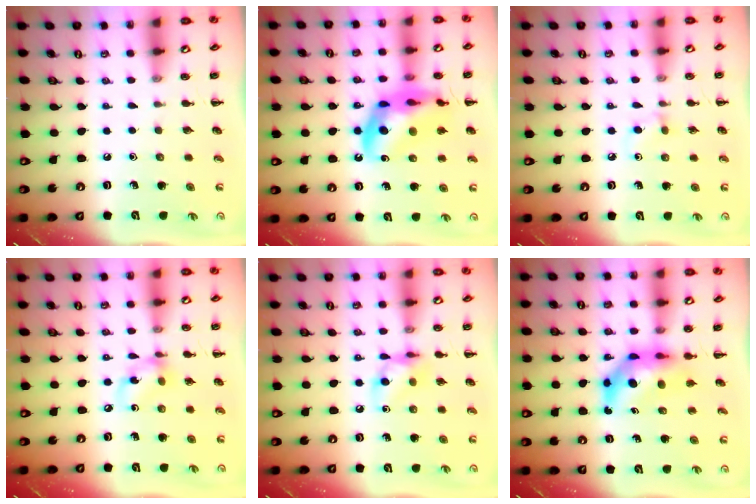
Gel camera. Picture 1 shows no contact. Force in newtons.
{"total": 17.4, "press": 16.9, "slide": 4.1}
{"total": 4.9, "press": 4.4, "slide": 2.0}
{"total": 8.5, "press": 8.4, "slide": 1.3}
{"total": 8.7, "press": 8.7, "slide": 0.6}
{"total": 7.1, "press": 6.8, "slide": 2.0}